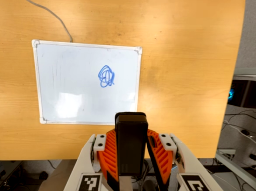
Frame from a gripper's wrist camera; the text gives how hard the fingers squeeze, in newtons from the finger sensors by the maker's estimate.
{"total": 3.7, "left": 3.0, "right": 4.5}